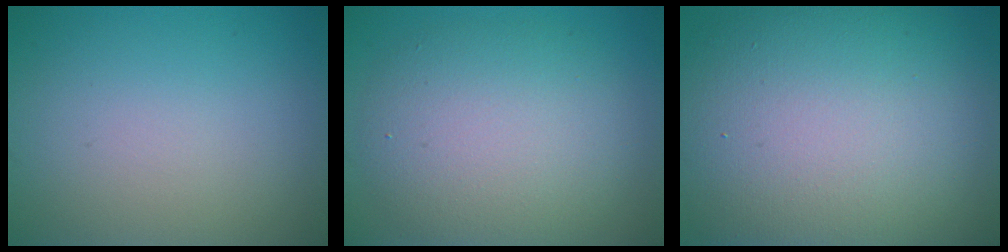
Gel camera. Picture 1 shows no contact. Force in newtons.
{"total": 7.3, "press": 7.3, "slide": 0.6}
{"total": 16.5, "press": 16.5, "slide": 1.4}